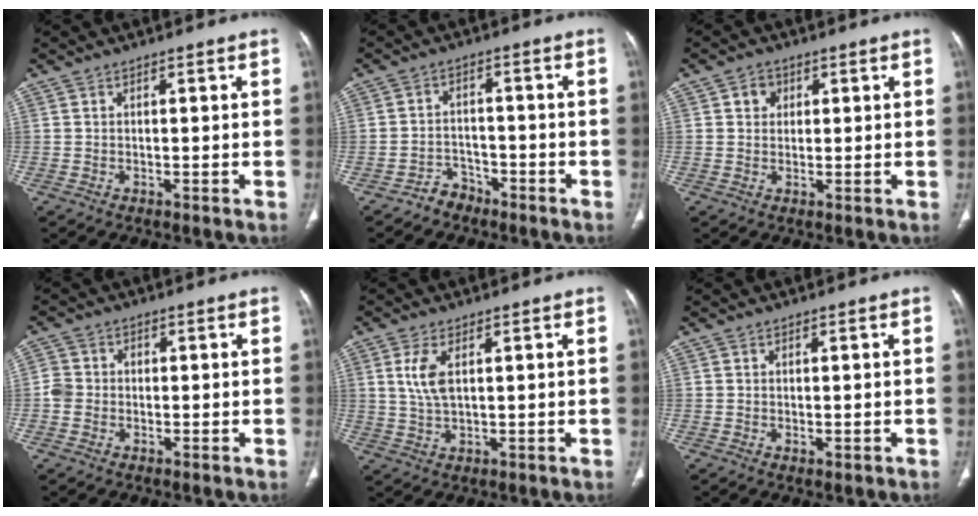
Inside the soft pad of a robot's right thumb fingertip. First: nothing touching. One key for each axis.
{"total": 3.7, "fx": -2.9, "fy": 2.3, "fz": 0.1, "tx": 0.008, "ty": 0.026, "tz": -0.050}
{"total": 3.0, "fx": 1.0, "fy": 2.6, "fz": 1.1, "tx": -0.002, "ty": -0.002, "tz": 0.014}
{"total": 3.3, "fx": -0.6, "fy": 3.0, "fz": 1.2, "tx": -0.014, "ty": 0.010, "tz": -0.018}
{"total": 5.3, "fx": 1.5, "fy": 2.3, "fz": 4.5, "tx": -0.102, "ty": -0.004, "tz": 0.037}
{"total": 1.0, "fx": -0.2, "fy": 0.5, "fz": 0.8, "tx": -0.014, "ty": -0.004, "tz": 0.001}